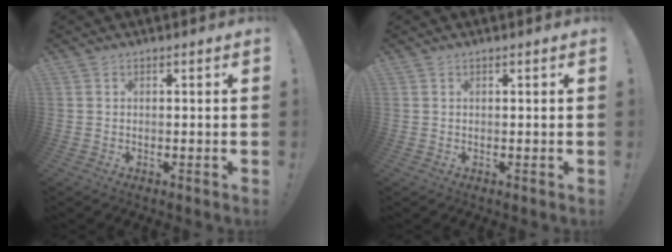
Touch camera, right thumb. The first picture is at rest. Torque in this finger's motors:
{"motor_torque": [0.09, 0.09, 0.06, 0.00, 0.00]}